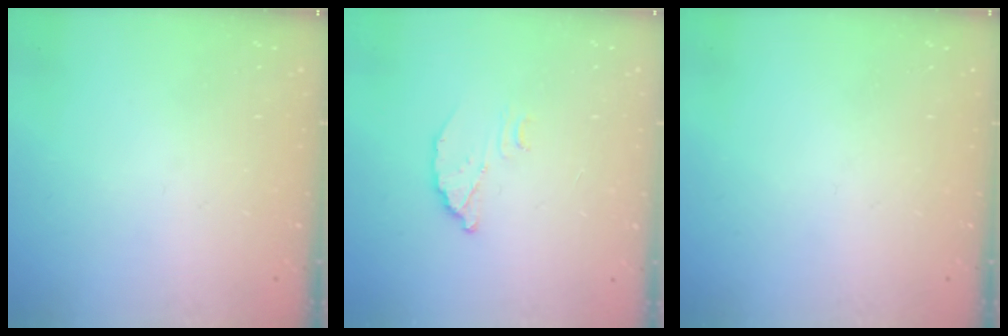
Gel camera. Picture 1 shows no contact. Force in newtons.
{"total": 4.0, "press": 4.0, "slide": 0.2}
{"total": 0.0}